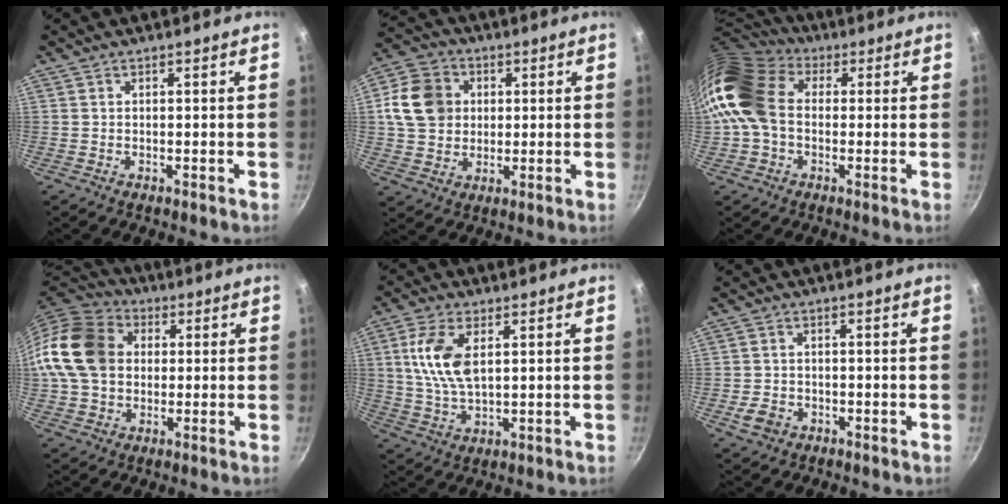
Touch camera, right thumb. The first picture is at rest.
{"total": 12.0, "force": [2.2, 10.1, 6.1], "torque": [-0.085, 0.010, 0.033]}
{"total": 14.7, "force": [0.5, 11.1, 9.6], "torque": [-0.173, 0.029, -0.008]}
{"total": 15.9, "force": [1.8, 12.7, 9.5], "torque": [-0.163, 0.026, 0.019]}
{"total": 10.1, "force": [2.5, 5.1, 8.3], "torque": [-0.162, -0.005, 0.051]}
{"total": 3.9, "force": [-1.6, 3.1, 1.8], "torque": [-0.032, 0.013, -0.027]}